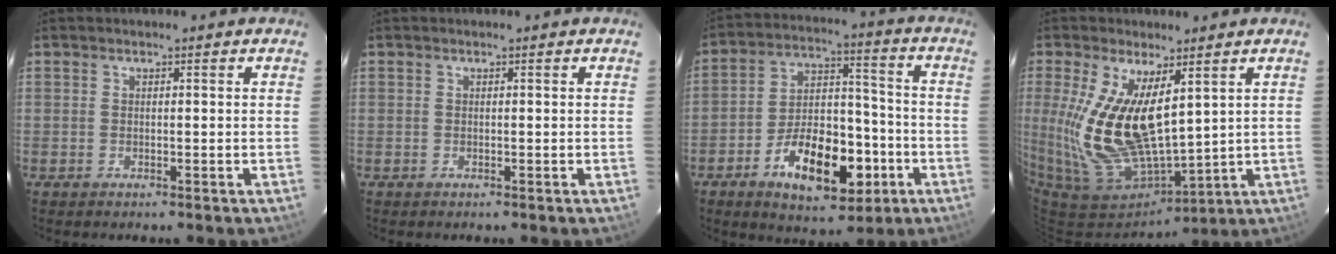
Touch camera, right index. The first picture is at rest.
{"total": 0.0}
{"total": 16.5, "force": [-7.5, 8.4, 12.1], "torque": [-0.221, 0.021, -0.107]}
{"total": 16.3, "force": [4.7, 8.0, 13.3], "torque": [-0.267, -0.016, 0.112]}